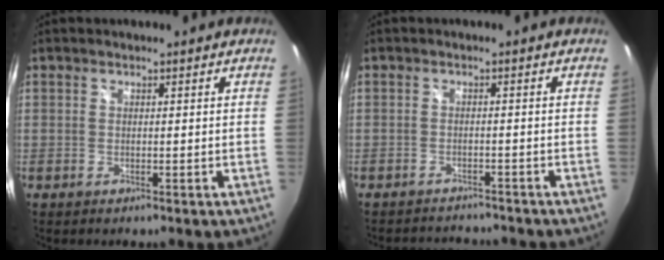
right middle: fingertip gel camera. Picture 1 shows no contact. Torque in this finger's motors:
{"motor_torque": [1.07, -1.07, 0.50, 0.16]}